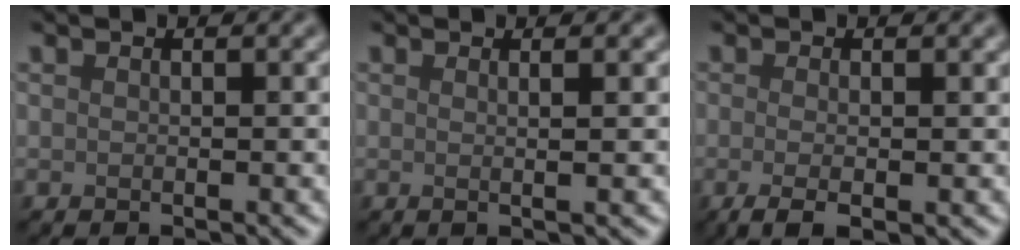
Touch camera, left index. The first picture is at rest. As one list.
[{"total": 2.5, "force": [0.5, 0.9, 2.3], "torque": [-0.028, 0.007, -0.017]}, {"total": 2.9, "force": [-0.7, 0.8, 2.7], "torque": [-0.048, -0.010, -0.013]}]